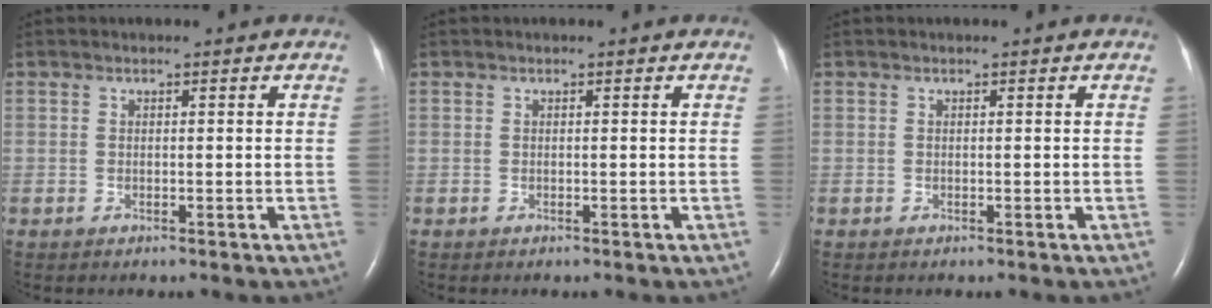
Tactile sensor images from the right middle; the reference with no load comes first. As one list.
[{"total": 0.0}, {"total": 0.0}]